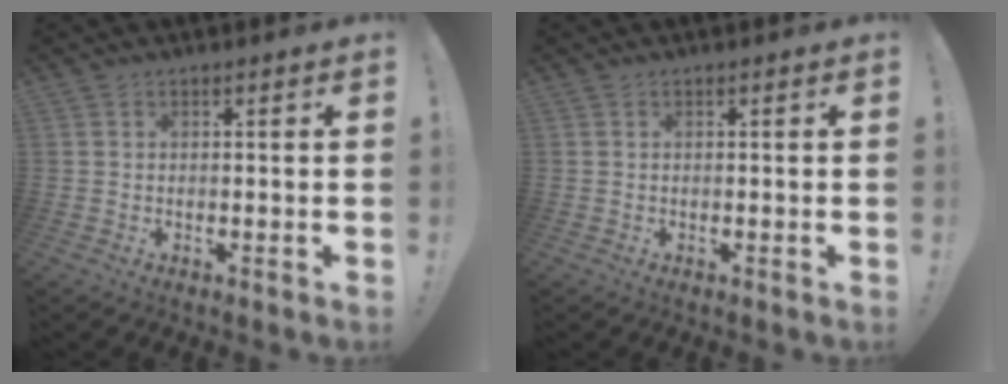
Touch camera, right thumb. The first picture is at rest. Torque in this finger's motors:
{"motor_torque": [-0.01, 0.00, 0.01, -0.05, 0.00]}